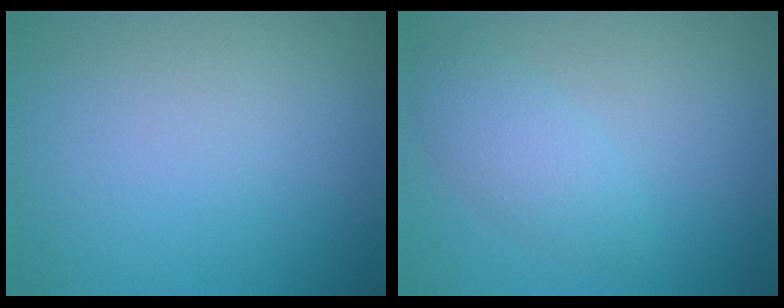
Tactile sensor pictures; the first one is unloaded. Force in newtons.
{"total": 2.5, "press": 2.5, "slide": 0.1}